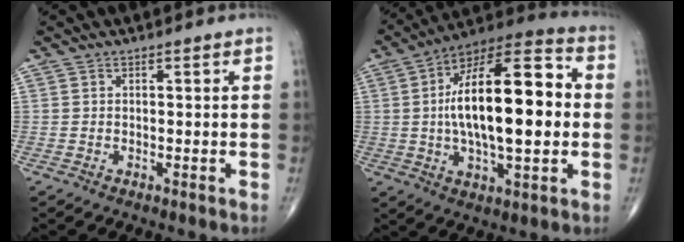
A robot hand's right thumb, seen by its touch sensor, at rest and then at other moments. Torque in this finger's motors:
{"motor_torque": [1.52, 3.49, 2.36, 0.31, 0.35]}